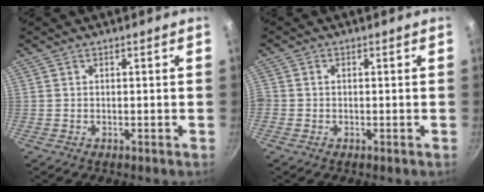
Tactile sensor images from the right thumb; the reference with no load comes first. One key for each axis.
{"total": 1.1, "fx": -0.6, "fy": 0.9, "fz": 0.3, "tx": -0.008, "ty": -0.001, "tz": -0.013}